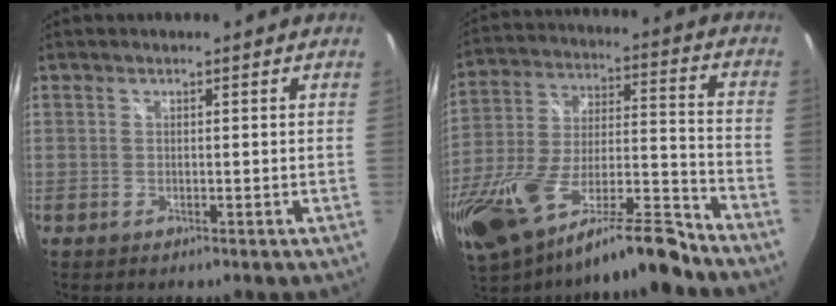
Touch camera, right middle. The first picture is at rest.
{"total": 22.5, "force": [-16.0, 5.6, 14.8], "torque": [-0.301, -0.046, -0.266]}